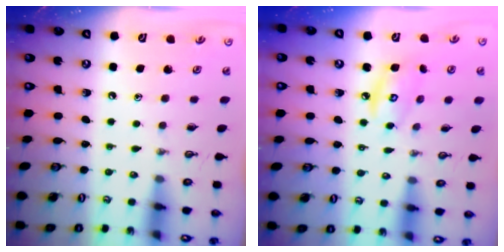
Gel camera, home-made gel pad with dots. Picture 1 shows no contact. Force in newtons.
{"total": 6.6, "press": 6.6, "slide": 0.2}